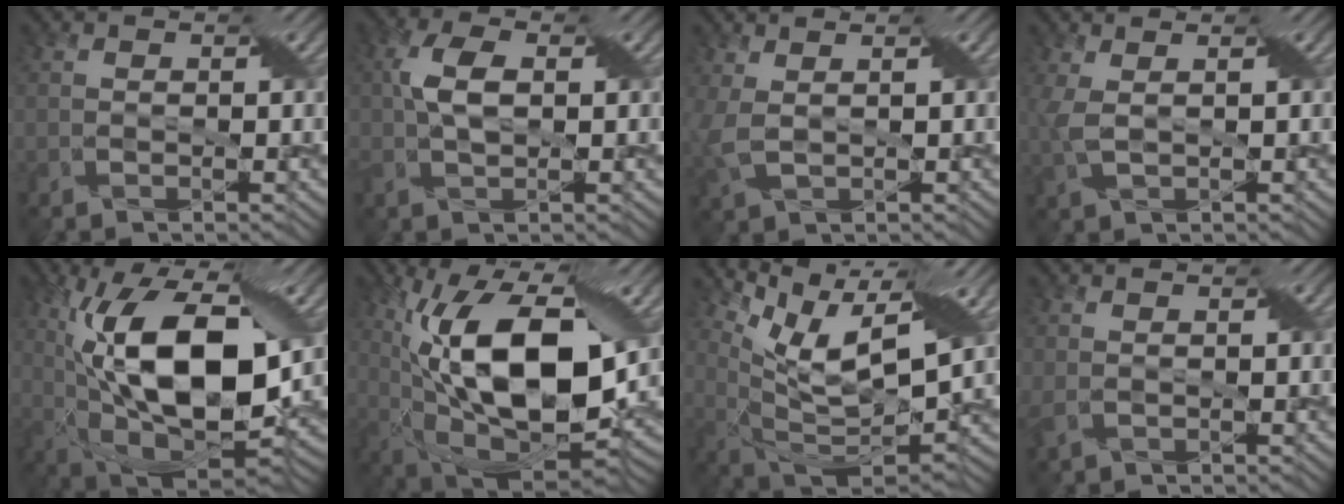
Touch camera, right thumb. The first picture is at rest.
{"total": 4.5, "force": [0.4, 2.4, 3.8], "torque": [-0.088, 0.006, 0.009]}
{"total": 3.1, "force": [1.1, 1.5, 2.5], "torque": [-0.071, 0.002, 0.025]}
{"total": 2.6, "force": [0.8, 1.0, 2.2], "torque": [-0.061, 0.005, 0.018]}
{"total": 17.0, "force": [2.0, 8.7, 14.5], "torque": [-0.264, 0.000, 0.031]}
{"total": 18.8, "force": [2.5, 9.6, 16.0], "torque": [-0.281, 0.003, 0.036]}
{"total": 12.1, "force": [6.7, 4.1, 9.2], "torque": [-0.194, -0.006, 0.133]}
{"total": 1.3, "force": [0.6, 0.6, 1.1], "torque": [-0.029, -0.001, 0.014]}